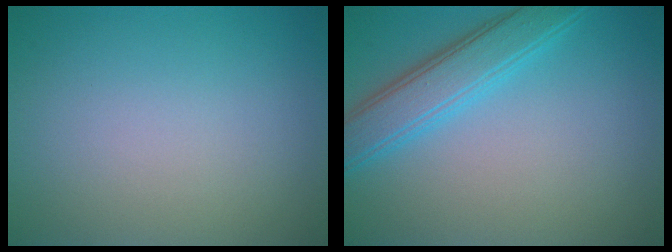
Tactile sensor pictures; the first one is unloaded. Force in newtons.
{"total": 4.4, "press": 4.4, "slide": 0.2}